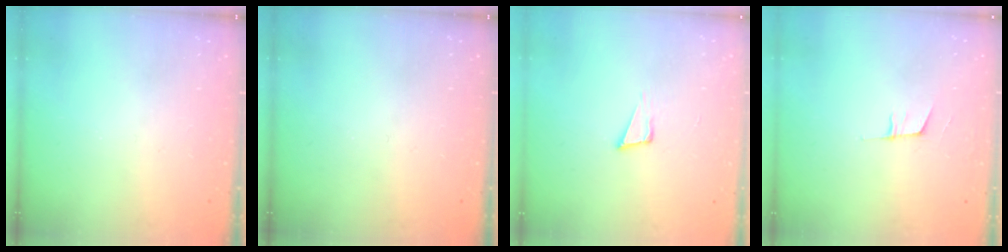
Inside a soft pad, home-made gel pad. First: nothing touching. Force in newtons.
{"total": 0.0}
{"total": 4.0, "press": 2.8, "slide": 2.9}
{"total": 5.1, "press": 4.3, "slide": 2.6}